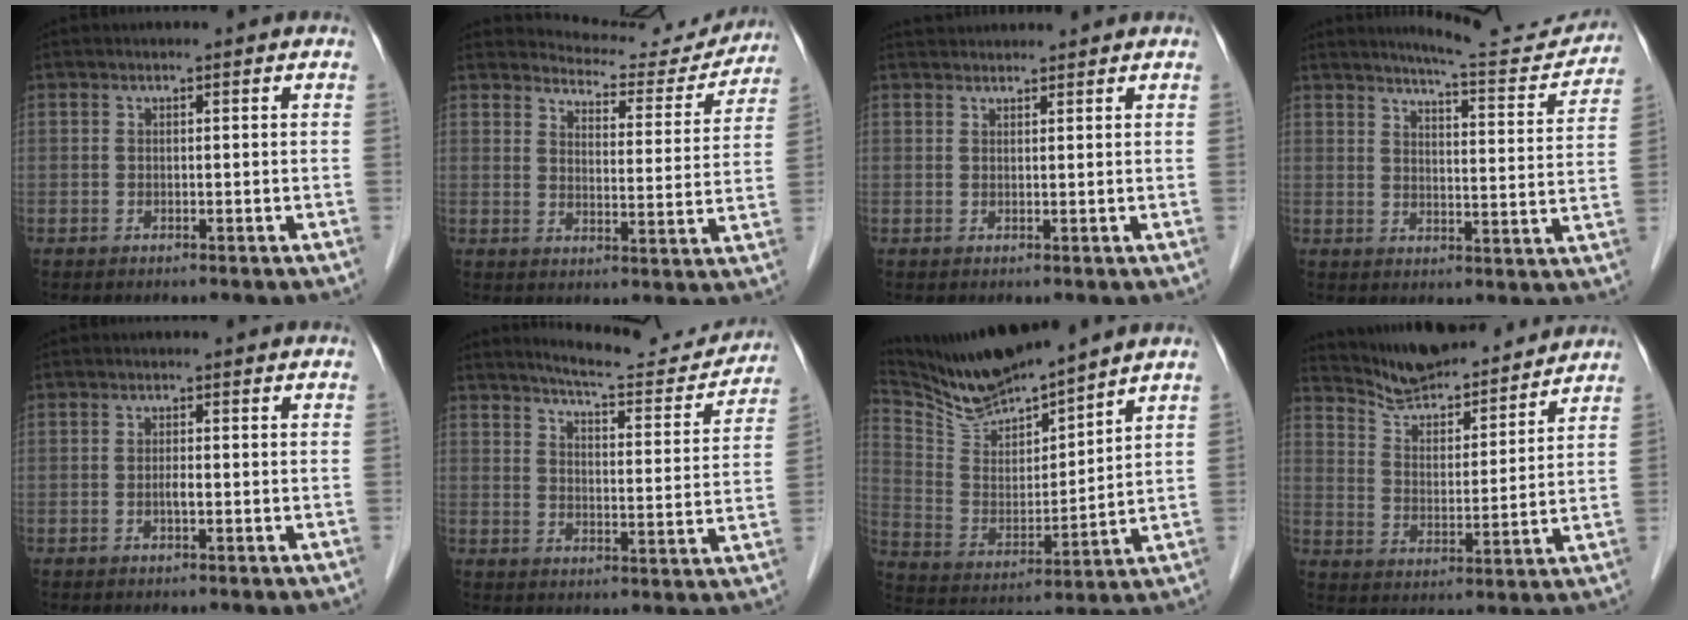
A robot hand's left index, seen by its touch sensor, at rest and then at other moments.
{"total": 11.5, "force": [11.3, 2.4, 0.2], "torque": [0.009, -0.023, 0.130]}
{"total": 3.6, "force": [3.5, 0.6, 0.5], "torque": [-0.009, 0.034, 0.054]}
{"total": 11.9, "force": [11.5, 0.7, 2.7], "torque": [-0.031, -0.030, 0.138]}
{"total": 1.1, "force": [-0.6, 0.1, 0.9], "torque": [-0.017, -0.003, -0.012]}
{"total": 13.2, "force": [12.7, 1.7, 3.2], "torque": [-0.040, -0.027, 0.158]}
{"total": 12.8, "force": [12.0, 0.4, 4.4], "torque": [-0.097, -0.001, 0.237]}
{"total": 14.8, "force": [14.0, 2.7, 3.9], "torque": [-0.063, 0.000, 0.218]}